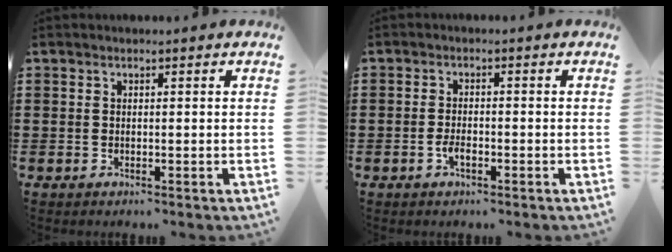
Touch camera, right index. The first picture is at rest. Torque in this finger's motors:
{"motor_torque": [1.09, 1.05, 0.15, 0.06]}